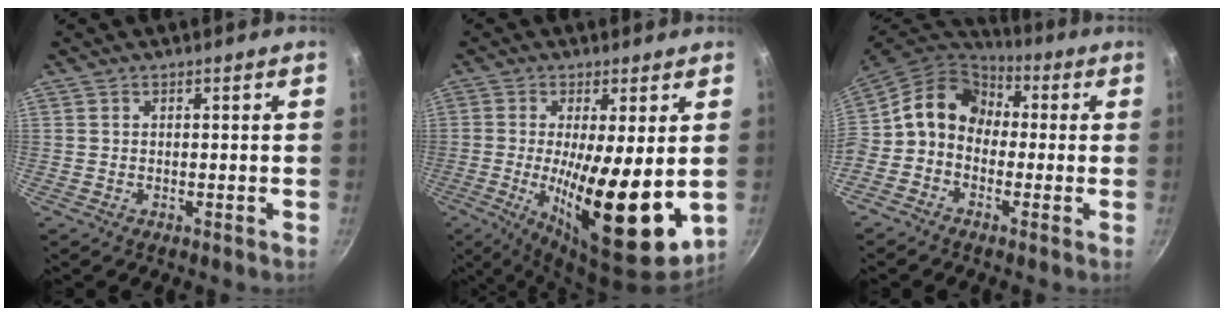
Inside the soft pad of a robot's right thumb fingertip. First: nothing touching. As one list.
[{"total": 17.4, "force": [-1.0, 5.0, 16.6], "torque": [-0.263, -0.024, -0.010]}, {"total": 14.6, "force": [0.7, 11.6, 8.8], "torque": [-0.137, 0.050, -0.015]}]